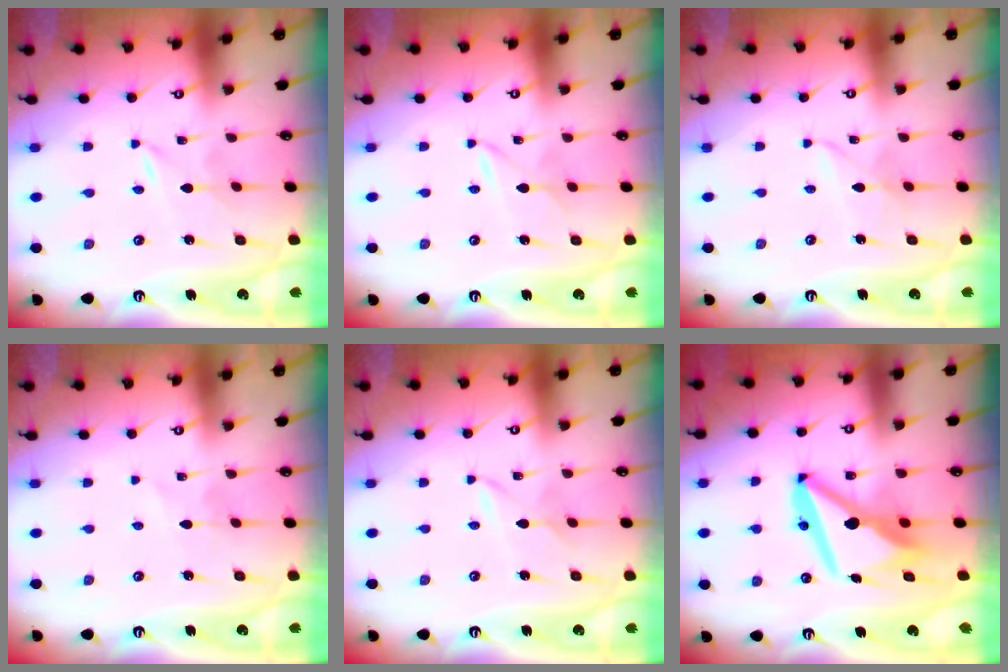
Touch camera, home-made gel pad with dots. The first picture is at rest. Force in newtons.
{"total": 2.5, "press": 2.5, "slide": 0.4}
{"total": 3.6, "press": 3.6, "slide": 0.2}
{"total": 1.8, "press": 1.7, "slide": 0.2}
{"total": 1.5, "press": 1.5, "slide": 0.3}
{"total": 13.8, "press": 13.7, "slide": 2.1}